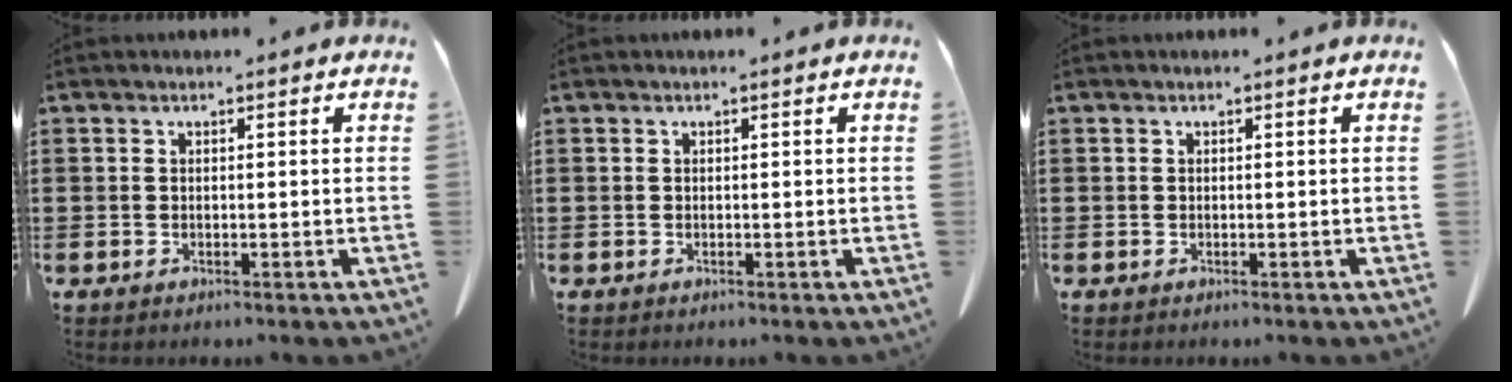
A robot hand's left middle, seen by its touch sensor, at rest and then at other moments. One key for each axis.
{"total": 0.0}
{"total": 0.0}